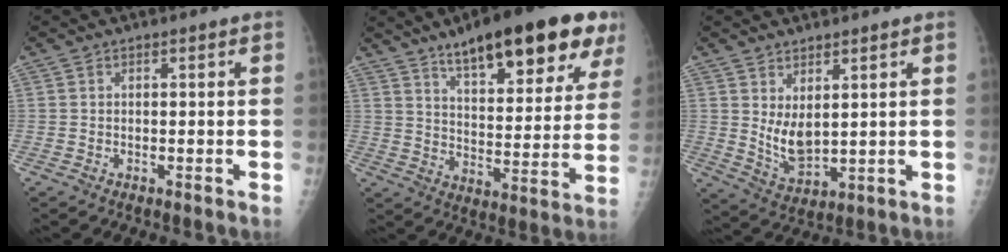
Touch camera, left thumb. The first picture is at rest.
{"total": 23.1, "force": [14.3, 7.0, 16.8], "torque": [-0.204, -0.043, 0.209]}
{"total": 6.6, "force": [2.3, 3.1, 5.4], "torque": [-0.086, -0.031, 0.056]}